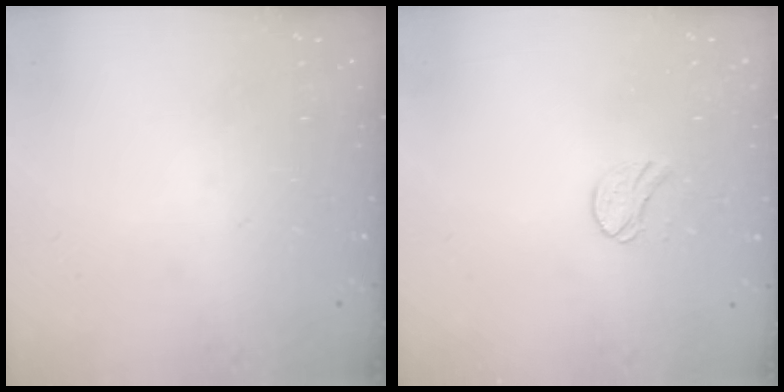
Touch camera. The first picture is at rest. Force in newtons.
{"total": 6.8, "press": 6.8, "slide": 0.3}